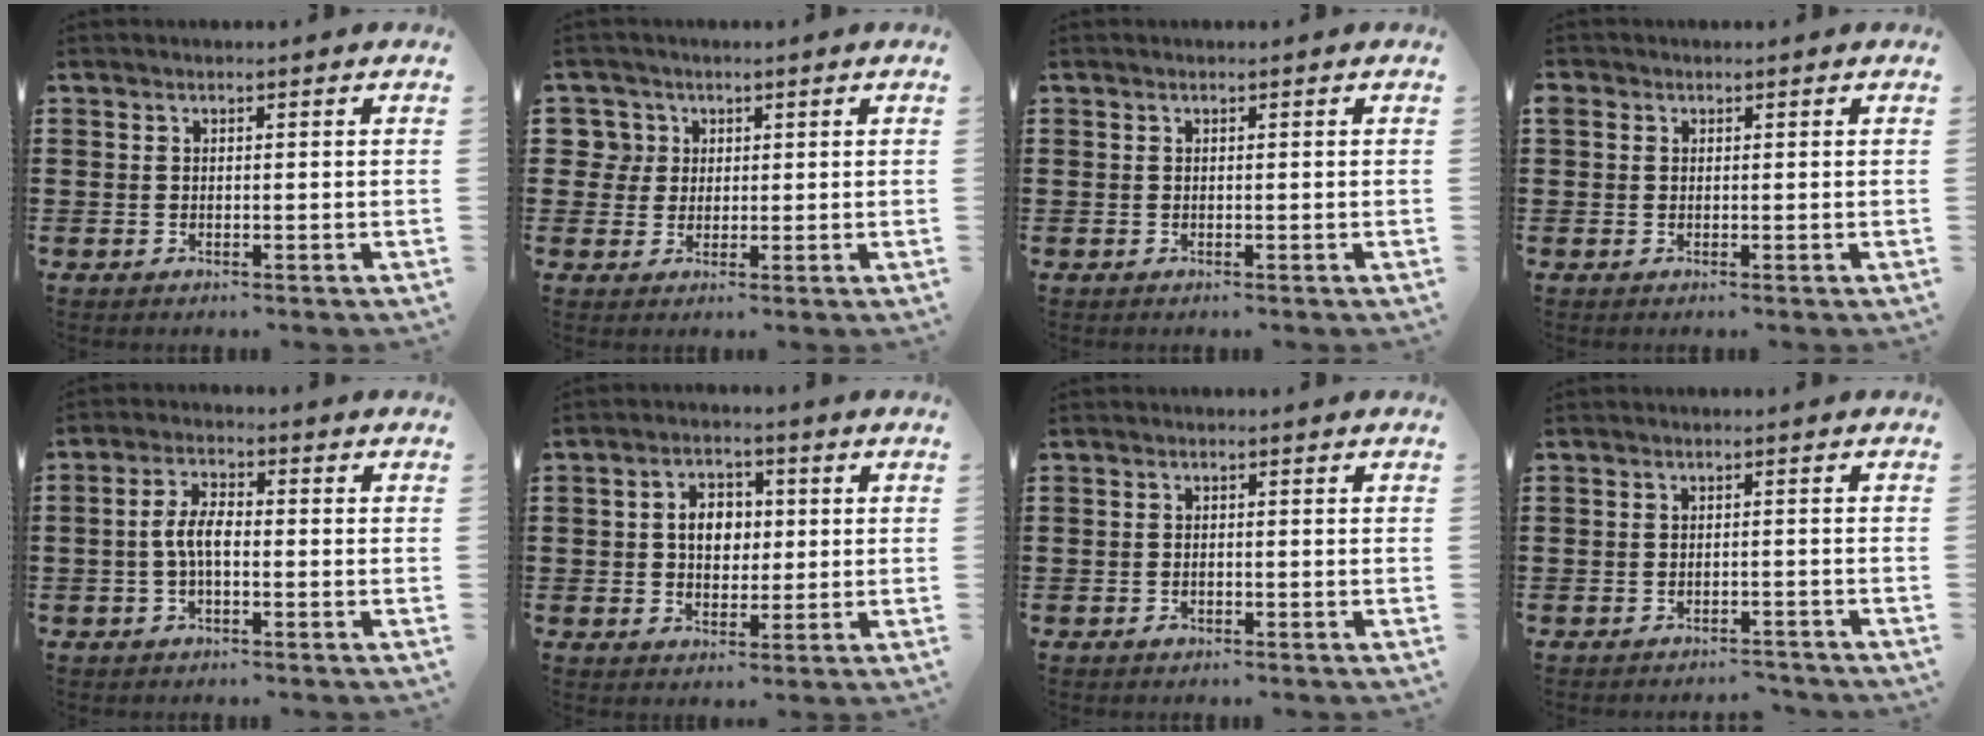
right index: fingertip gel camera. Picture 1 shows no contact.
{"total": 4.1, "force": [1.2, 3.9, 0.3], "torque": [-0.027, 0.014, 0.022]}
{"total": 0.0}
{"total": 0.9, "force": [0.3, 0.9, 0.2], "torque": [-0.005, 0.005, 0.004]}
{"total": 4.9, "force": [-0.8, 2.1, 4.4], "torque": [-0.099, 0.000, -0.021]}
{"total": 5.3, "force": [0.3, 3.9, 3.5], "torque": [-0.071, 0.011, -0.001]}
{"total": 0.9, "force": [-0.5, 0.4, 0.5], "torque": [-0.011, -0.004, -0.009]}
{"total": 1.9, "force": [-1.9, 0.3, -0.1], "torque": [-0.005, 0.001, -0.042]}